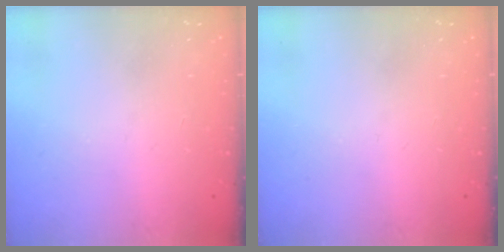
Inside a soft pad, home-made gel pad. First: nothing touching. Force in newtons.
{"total": 0.0}